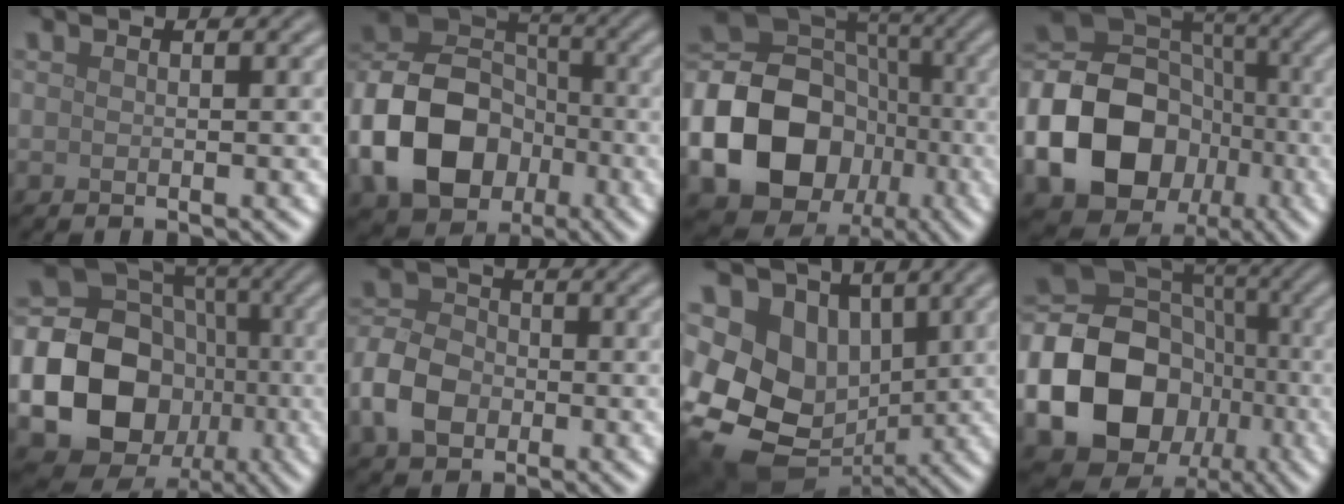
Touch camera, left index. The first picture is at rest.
{"total": 12.1, "force": [-3.9, 9.0, 7.0], "torque": [-0.139, 0.000, -0.083]}
{"total": 17.5, "force": [-5.0, 14.6, 8.3], "torque": [-0.176, -0.019, -0.109]}
{"total": 15.3, "force": [-4.4, 12.3, 7.9], "torque": [-0.175, -0.013, -0.092]}
{"total": 23.7, "force": [-5.2, 21.5, 8.6], "torque": [-0.203, -0.028, -0.117]}
{"total": 5.3, "force": [-2.1, 3.8, 3.0], "torque": [-0.065, 0.005, -0.052]}
{"total": 12.6, "force": [0.2, 10.4, 7.1], "torque": [-0.145, -0.020, 0.008]}
{"total": 20.4, "force": [-5.8, 17.4, 8.9], "torque": [-0.196, -0.025, -0.119]}